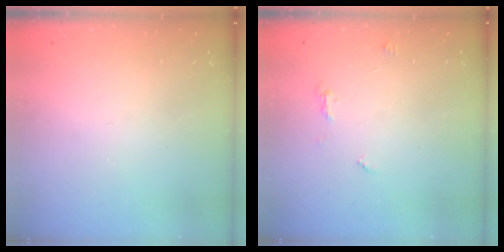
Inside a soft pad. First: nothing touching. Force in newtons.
{"total": 5.6, "press": 5.6, "slide": 0.4}